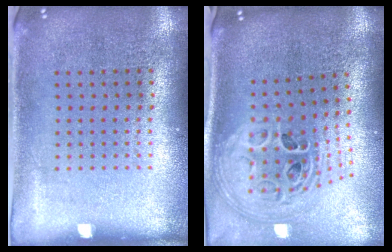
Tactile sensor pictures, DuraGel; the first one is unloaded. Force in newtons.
{"total": 2.9, "press": 2.0, "slide": 2.1}